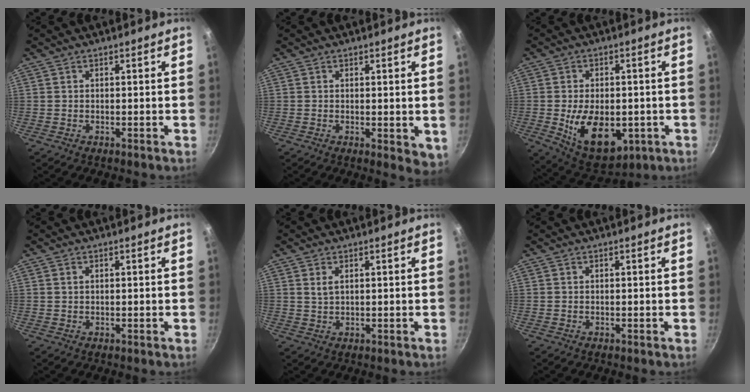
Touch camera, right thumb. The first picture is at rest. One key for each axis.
{"total": 4.4, "fx": -0.2, "fy": 1.9, "fz": 4.0, "tx": -0.049, "ty": -0.014, "tz": -0.002}
{"total": 14.9, "fx": -3.1, "fy": 9.1, "fz": 11.4, "tx": -0.153, "ty": -0.008, "tz": -0.031}
{"total": 0.7, "fx": 0.3, "fy": 0.5, "fz": 0.4, "tx": -0.008, "ty": 0.002, "tz": 0.005}
{"total": 2.0, "fx": 0.8, "fy": 1.0, "fz": 1.6, "tx": -0.029, "ty": -0.003, "tz": 0.017}
{"total": 0.0}